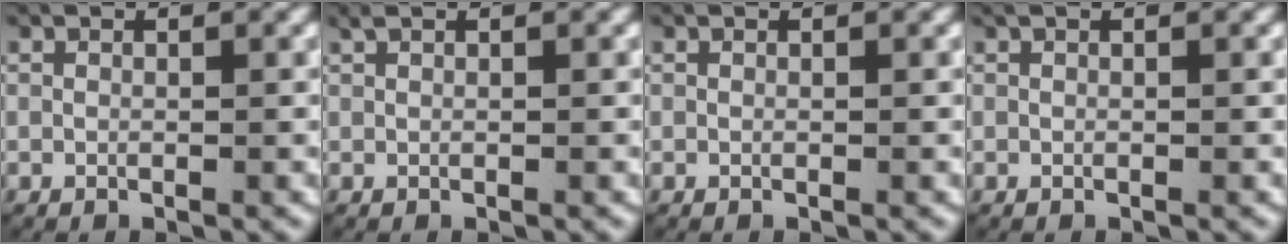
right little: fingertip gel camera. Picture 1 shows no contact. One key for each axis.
{"total": 0.6, "fx": 0.6, "fy": 0.1, "fz": 0.3, "tx": -0.007, "ty": 0.004, "tz": 0.010}
{"total": 0.0}
{"total": 0.0}